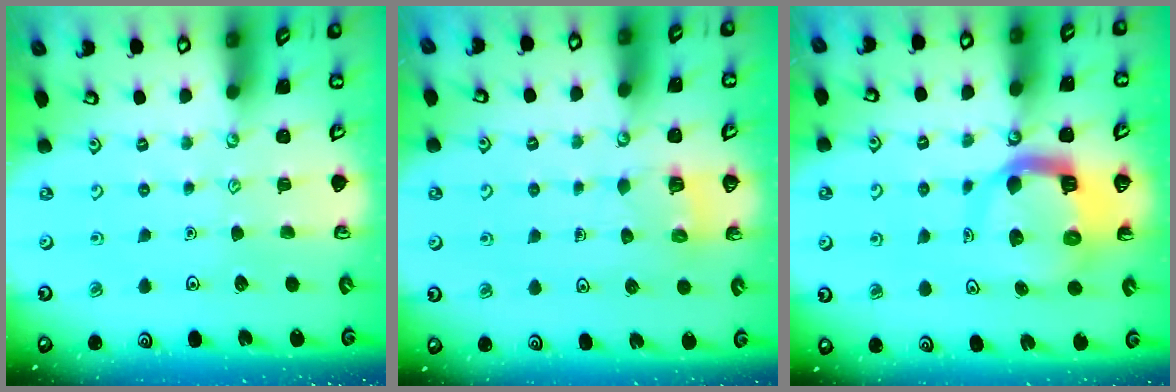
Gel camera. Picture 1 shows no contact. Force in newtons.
{"total": 2.5, "press": 2.5, "slide": 0.1}
{"total": 9.7, "press": 9.6, "slide": 1.3}